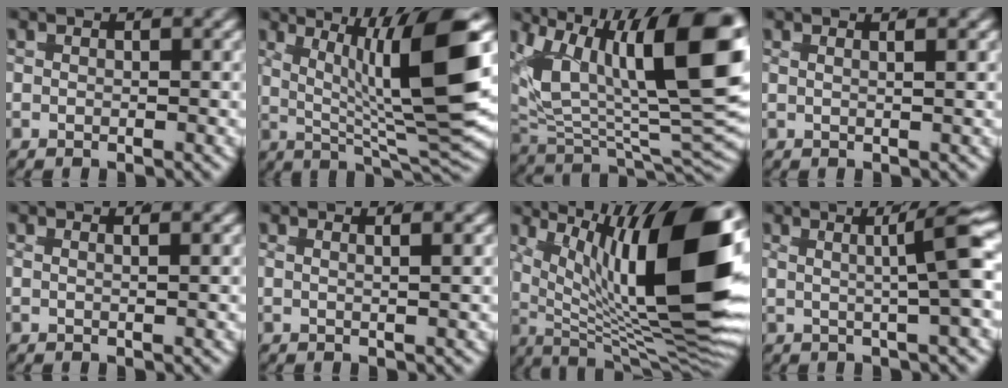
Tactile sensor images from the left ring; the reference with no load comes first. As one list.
[{"total": 12.9, "force": [2.2, 5.2, 11.5], "torque": [-0.162, -0.004, 0.030]}, {"total": 15.4, "force": [1.3, 7.9, 13.2], "torque": [-0.203, -0.020, 0.023]}, {"total": 1.1, "force": [0.7, 0.0, 0.9], "torque": [-0.009, 0.001, 0.010]}, {"total": 0.8, "force": [0.6, 0.0, 0.6], "torque": [-0.005, 0.000, 0.008]}, {"total": 1.5, "force": [1.0, 0.1, 1.1], "torque": [-0.011, 0.003, 0.013]}, {"total": 17.2, "force": [1.8, 7.7, 15.3], "torque": [-0.208, -0.006, 0.027]}, {"total": 6.1, "force": [1.7, 2.0, 5.5], "torque": [-0.072, 0.020, 0.014]}]